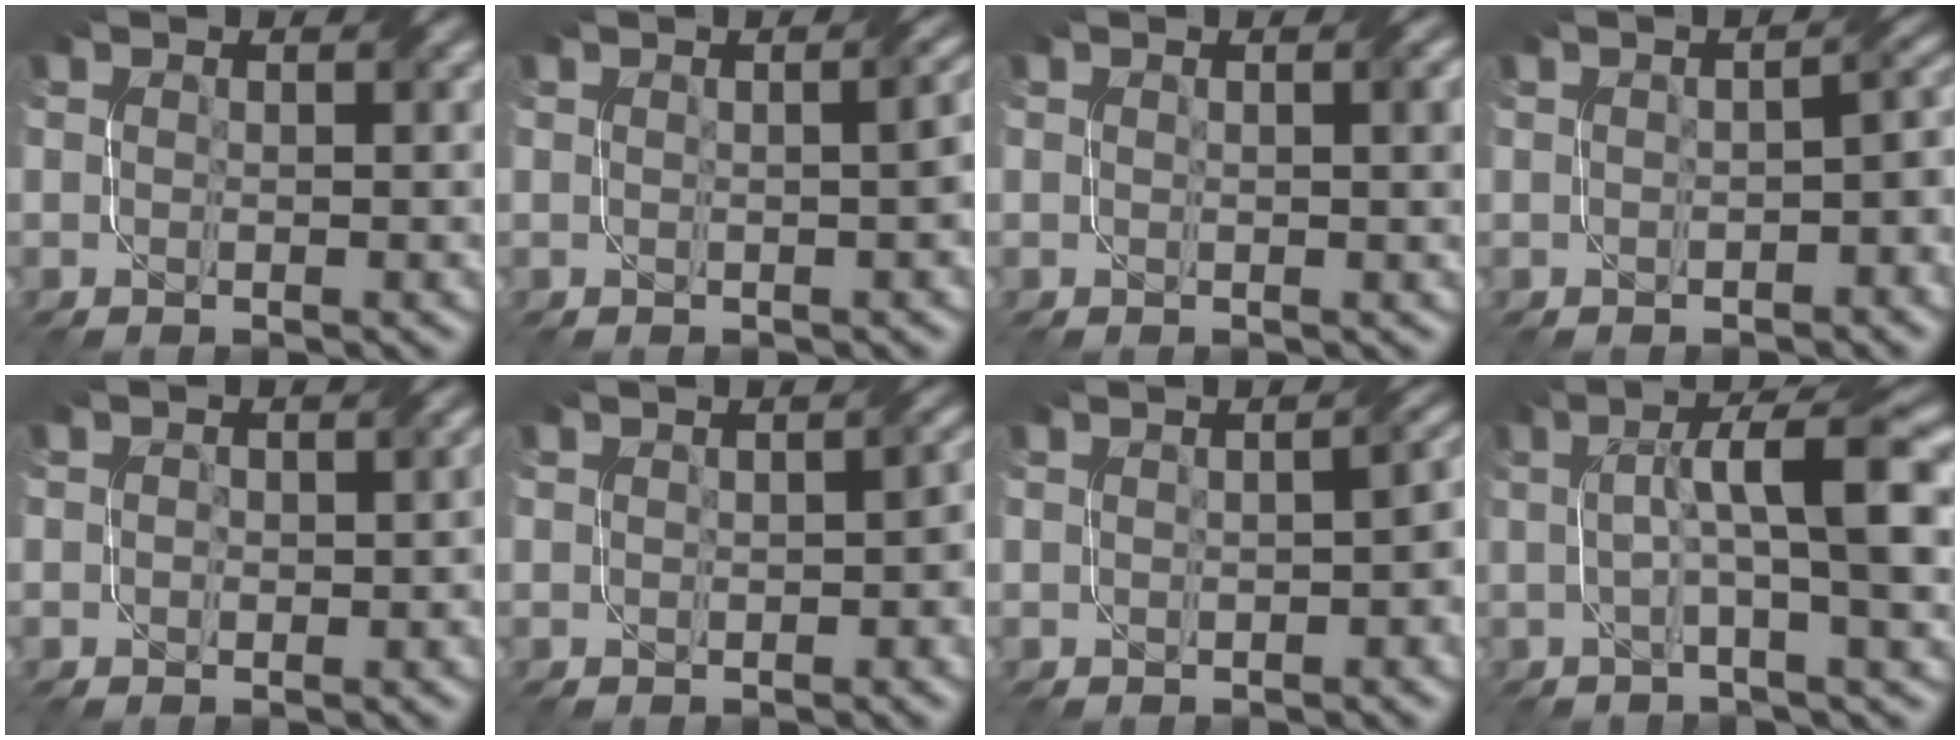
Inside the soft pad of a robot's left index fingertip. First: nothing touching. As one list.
[{"total": 2.8, "force": [0.0, 1.0, 2.6], "torque": [-0.015, 0.013, -0.001]}, {"total": 1.9, "force": [0.5, 0.5, 1.8], "torque": [-0.018, 0.005, 0.007]}, {"total": 3.3, "force": [-0.7, 1.1, 3.0], "torque": [-0.036, 0.004, -0.007]}, {"total": 1.8, "force": [0.0, 1.4, 1.2], "torque": [-0.009, 0.000, -0.001]}, {"total": 2.3, "force": [-0.3, 1.3, 1.8], "torque": [-0.022, -0.001, -0.002]}, {"total": 2.9, "force": [-0.5, 1.1, 2.6], "torque": [-0.031, 0.002, -0.002]}, {"total": 7.5, "force": [1.1, 1.2, 7.3], "torque": [-0.108, 0.017, 0.013]}]